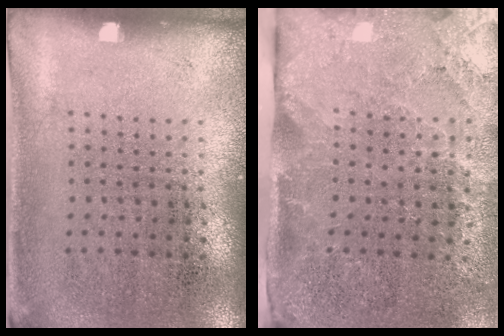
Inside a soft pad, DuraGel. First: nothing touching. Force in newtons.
{"total": 3.9, "press": 3.2, "slide": 2.3}